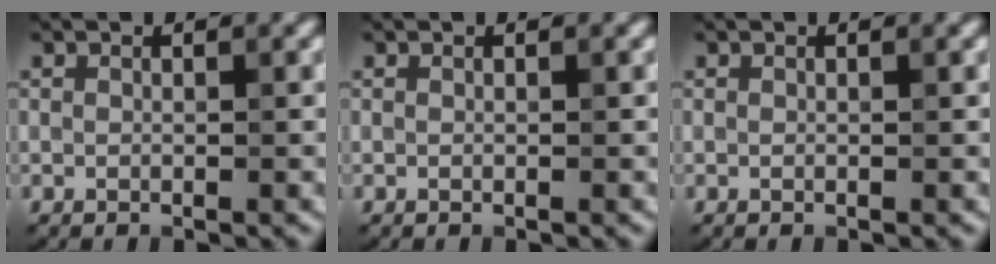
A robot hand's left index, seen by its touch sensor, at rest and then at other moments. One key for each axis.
{"total": 0.0}
{"total": 0.0}